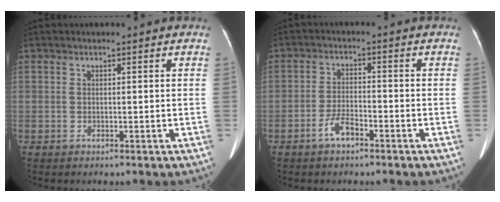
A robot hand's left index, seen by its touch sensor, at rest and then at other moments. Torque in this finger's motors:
{"motor_torque": [0.43, 0.49, 0.08, 0.02]}